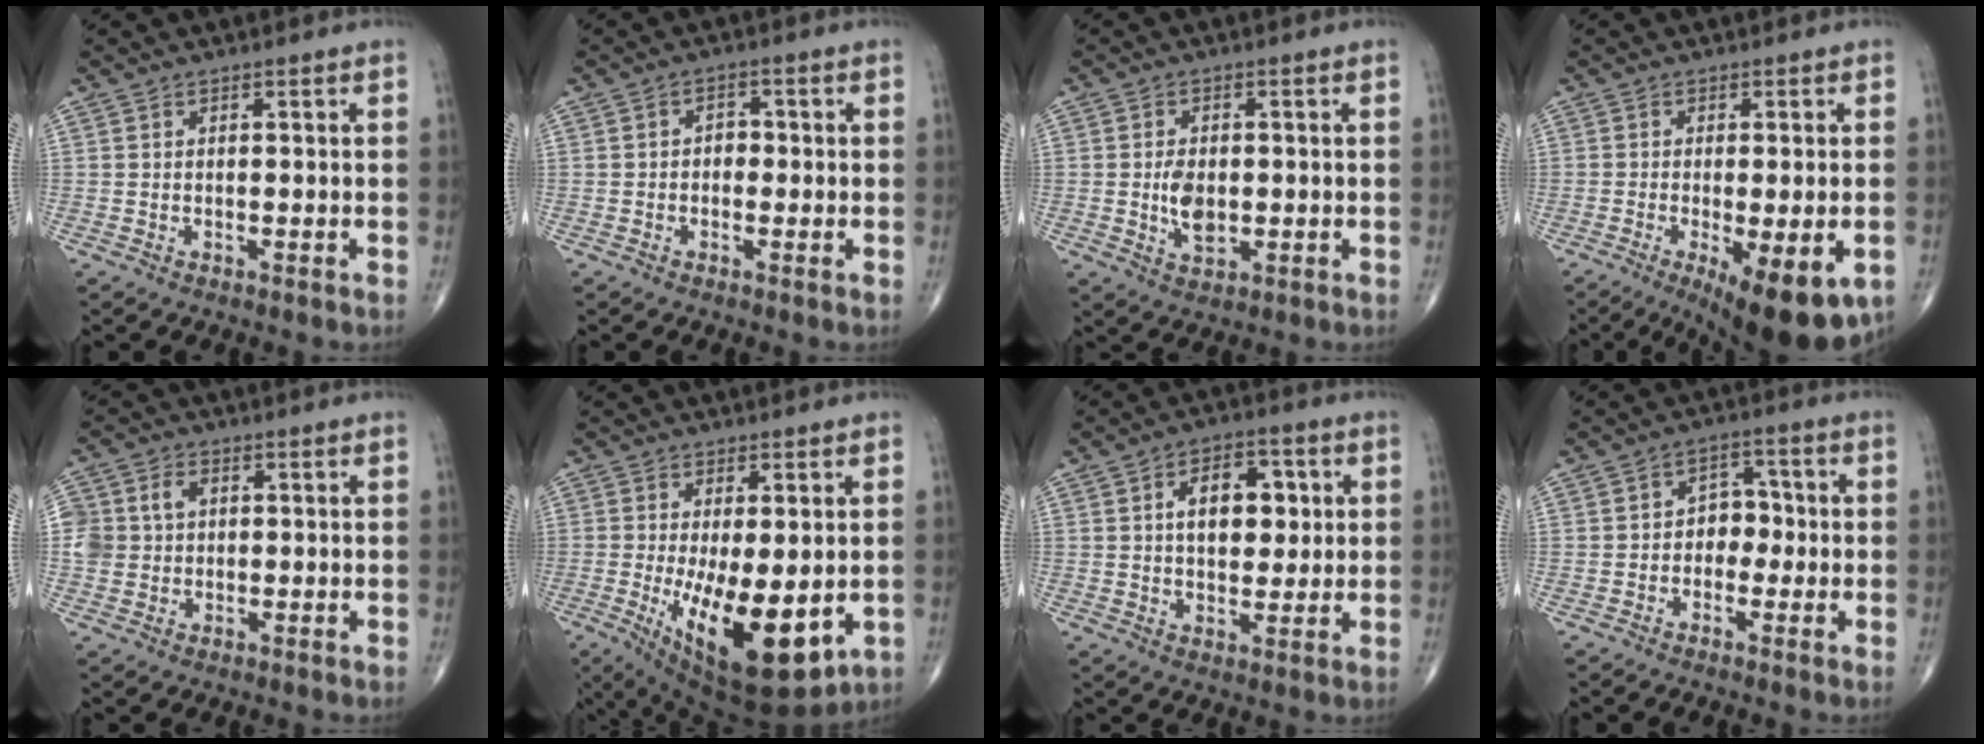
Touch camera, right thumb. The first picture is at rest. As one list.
[{"total": 2.6, "force": [-0.2, 2.0, 1.6], "torque": [-0.008, 0.011, -0.011]}, {"total": 5.3, "force": [-0.4, 3.2, 4.2], "torque": [-0.067, -0.005, -0.004]}, {"total": 14.0, "force": [-5.9, 4.6, 11.8], "torque": [-0.148, -0.012, -0.076]}, {"total": 7.6, "force": [1.3, 6.3, 4.0], "torque": [-0.082, 0.010, 0.026]}, {"total": 17.1, "force": [-3.7, 6.8, 15.3], "torque": [-0.237, -0.031, -0.033]}, {"total": 10.6, "force": [2.2, 6.5, 8.2], "torque": [-0.086, 0.002, 0.033]}, {"total": 5.1, "force": [-0.7, 4.0, 3.1], "torque": [-0.012, 0.020, -0.024]}]